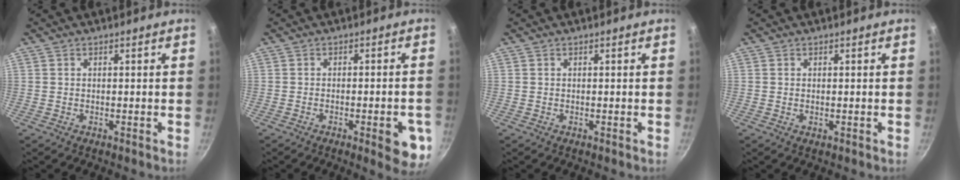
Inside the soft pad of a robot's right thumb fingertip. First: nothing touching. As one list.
[{"total": 8.1, "force": [-3.1, 2.3, 7.2], "torque": [-0.069, 0.008, -0.036]}, {"total": 0.0}, {"total": 0.6, "force": [0.0, 0.3, 0.5], "torque": [-0.008, 0.000, 0.000]}]